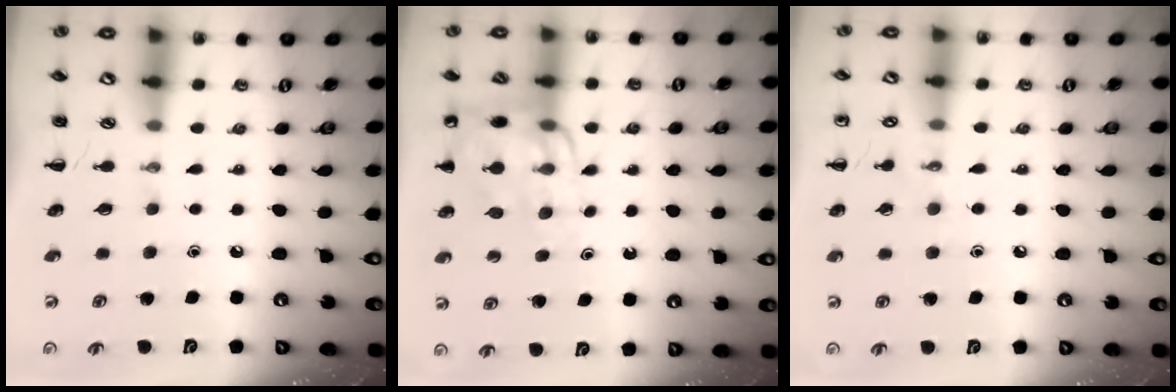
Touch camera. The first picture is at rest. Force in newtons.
{"total": 12.1, "press": 11.7, "slide": 2.8}
{"total": 6.2, "press": 6.0, "slide": 1.8}